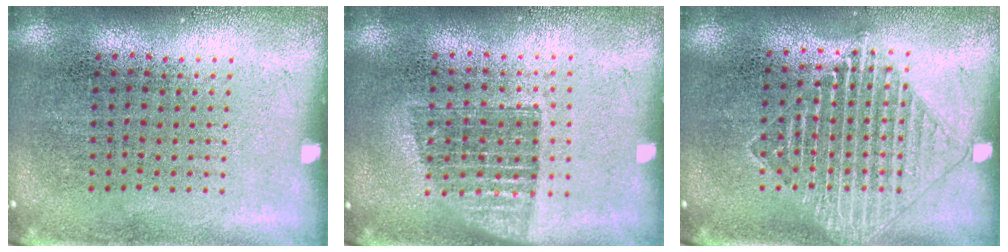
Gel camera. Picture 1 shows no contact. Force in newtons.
{"total": 1.3, "press": 1.1, "slide": 0.6}
{"total": 1.6, "press": 1.4, "slide": 0.8}